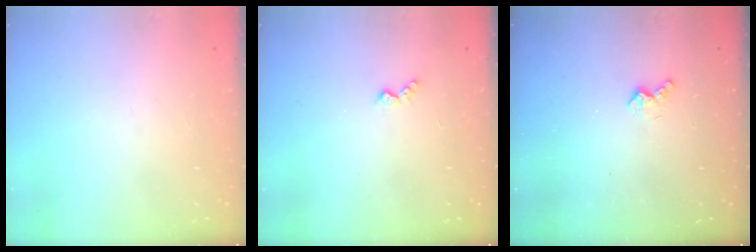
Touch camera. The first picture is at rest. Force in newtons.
{"total": 3.4, "press": 3.4, "slide": 0.5}
{"total": 2.6, "press": 2.6, "slide": 0.6}